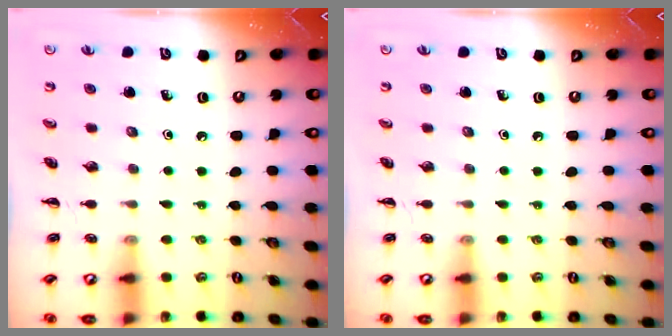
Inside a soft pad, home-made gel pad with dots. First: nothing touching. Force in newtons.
{"total": 0.0}